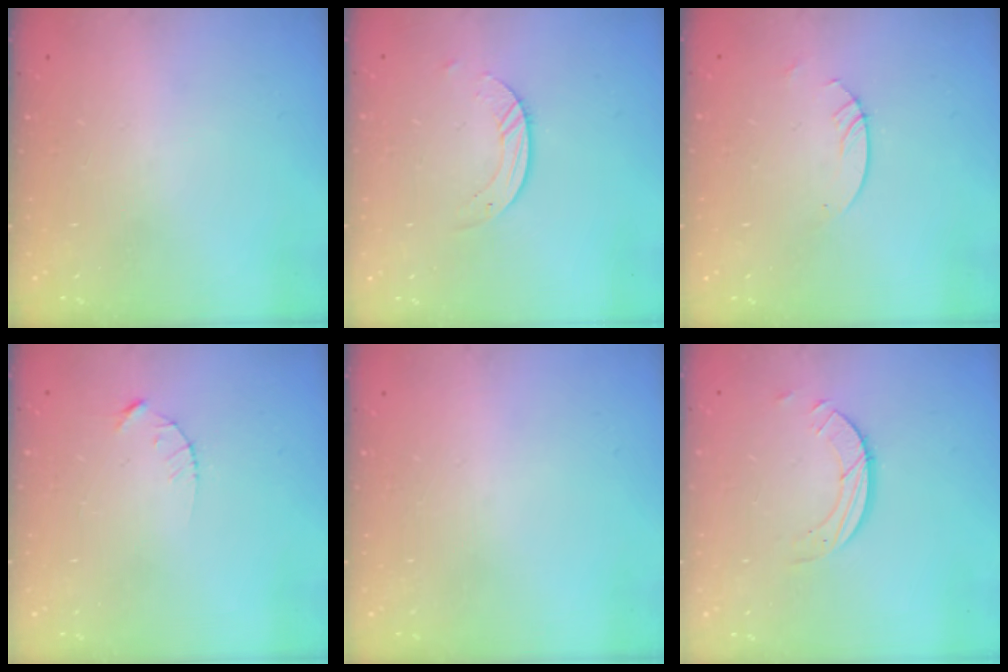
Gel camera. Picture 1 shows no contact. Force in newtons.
{"total": 3.1, "press": 3.1, "slide": 0.2}
{"total": 3.0, "press": 2.9, "slide": 0.3}
{"total": 2.1, "press": 2.1, "slide": 0.3}
{"total": 0.0}
{"total": 4.0, "press": 4.0, "slide": 0.4}